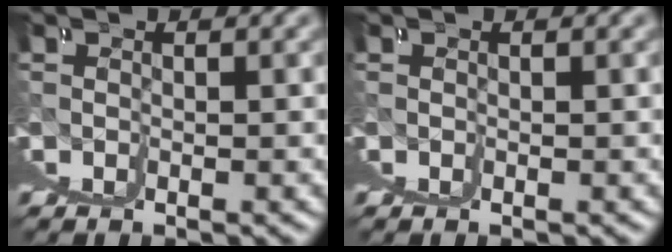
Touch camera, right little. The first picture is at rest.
{"total": 0.0}